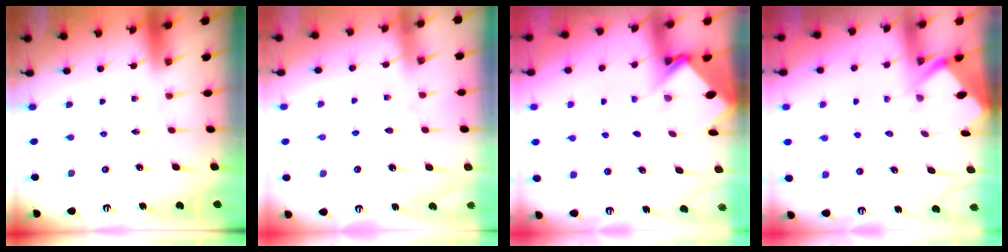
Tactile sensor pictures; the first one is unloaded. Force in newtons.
{"total": 3.5, "press": 3.4, "slide": 0.4}
{"total": 3.5, "press": 3.5, "slide": 0.2}
{"total": 2.3, "press": 2.3, "slide": 0.2}